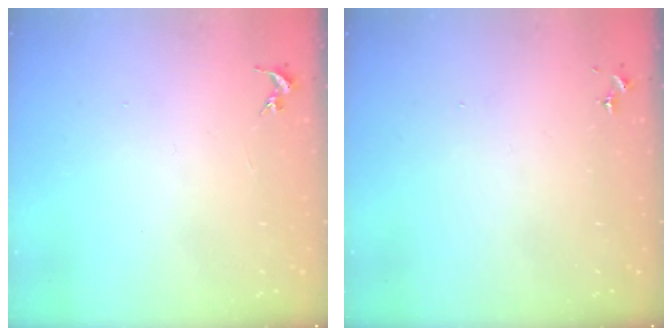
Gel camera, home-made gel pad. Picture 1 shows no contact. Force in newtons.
{"total": 0.0}